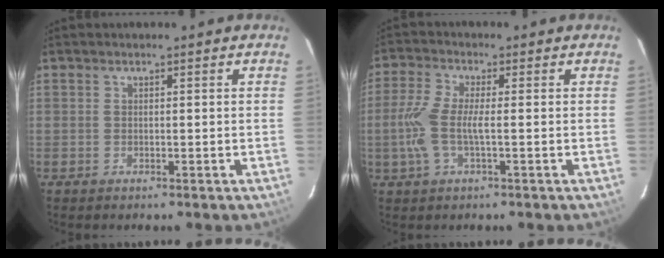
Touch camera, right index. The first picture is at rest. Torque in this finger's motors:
{"motor_torque": [0.69, -0.28, 0.48, 0.16]}